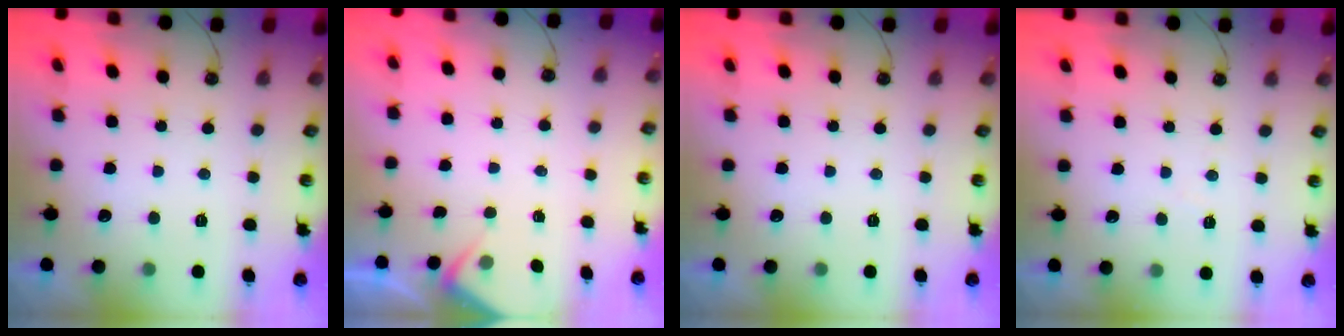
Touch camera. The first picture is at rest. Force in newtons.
{"total": 2.8, "press": 2.7, "slide": 0.4}
{"total": 0.0}
{"total": 3.5, "press": 3.5, "slide": 0.6}